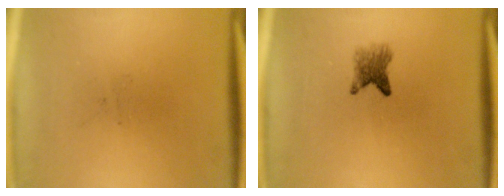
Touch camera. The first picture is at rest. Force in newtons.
{"total": 2.9}